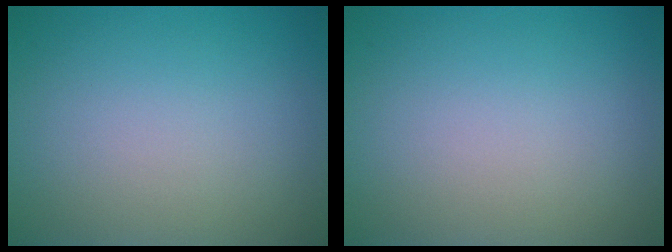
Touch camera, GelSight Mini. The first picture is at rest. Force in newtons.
{"total": 0.0}